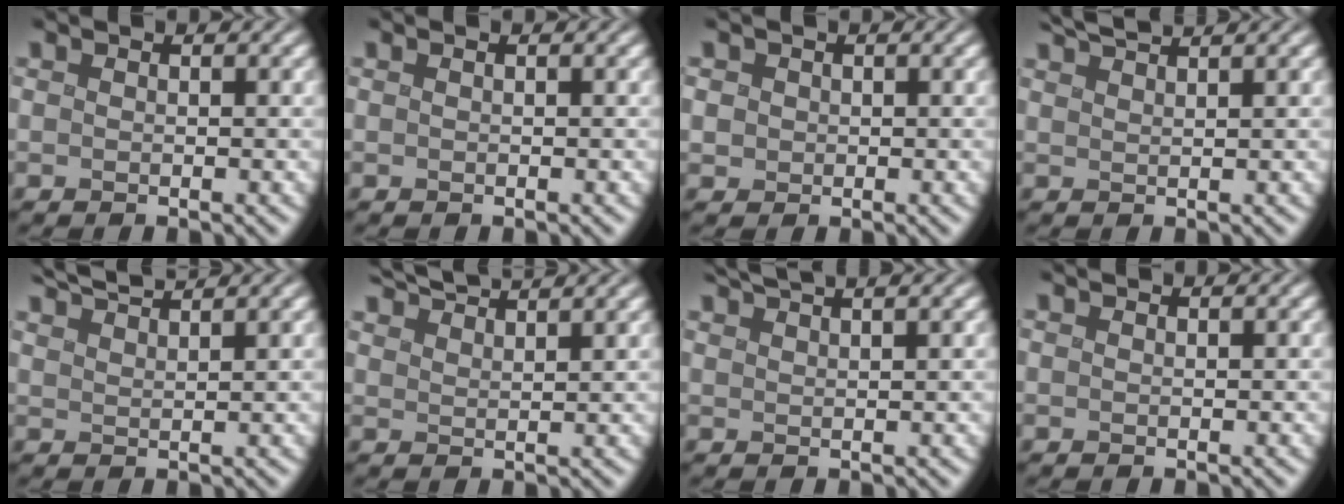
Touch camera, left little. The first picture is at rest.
{"total": 0.7, "force": [0.3, 0.3, 0.5], "torque": [-0.001, 0.001, -0.005]}
{"total": 0.7, "force": [0.1, 0.6, -0.3], "torque": [-0.004, -0.002, 0.010]}
{"total": 2.9, "force": [2.6, 0.1, 1.2], "torque": [-0.010, 0.009, 0.045]}
{"total": 3.9, "force": [3.6, 0.3, 1.4], "torque": [-0.020, 0.014, 0.060]}
{"total": 5.0, "force": [4.6, 0.6, 1.7], "torque": [-0.027, 0.019, 0.069]}
{"total": 4.5, "force": [3.7, 0.9, 2.4], "torque": [-0.019, 0.026, 0.037]}
{"total": 0.8, "force": [0.7, 0.2, 0.3], "torque": [0.004, 0.000, 0.002]}